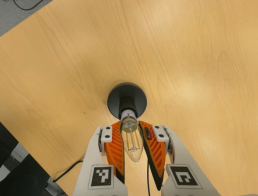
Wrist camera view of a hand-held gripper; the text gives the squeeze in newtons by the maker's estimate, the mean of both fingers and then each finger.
{"total": 17.1, "left": 16.1, "right": 18.1}